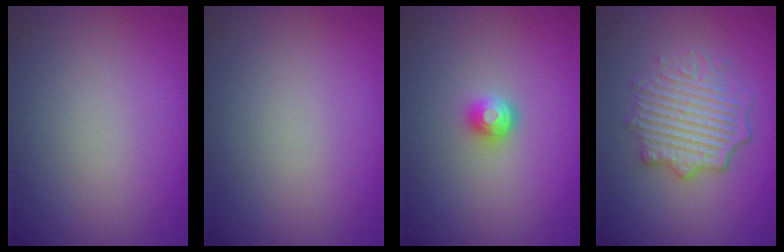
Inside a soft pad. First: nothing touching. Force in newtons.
{"total": 0.0}
{"total": 1.9, "press": 1.4, "slide": 1.4}
{"total": 5.0, "press": 4.2, "slide": 2.8}